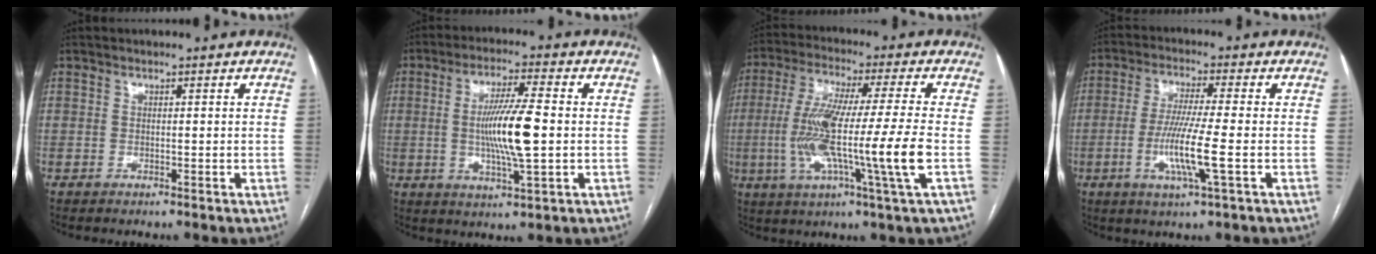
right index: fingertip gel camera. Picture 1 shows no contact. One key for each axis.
{"total": 10.1, "fx": -0.3, "fy": 0.6, "fz": 10.0, "tx": -0.190, "ty": -0.006, "tz": -0.009}
{"total": 16.1, "fx": -2.6, "fy": -1.0, "fz": 15.8, "tx": -0.308, "ty": -0.015, "tz": -0.059}
{"total": 8.8, "fx": -2.2, "fy": -0.5, "fz": 8.5, "tx": -0.172, "ty": -0.015, "tz": -0.045}